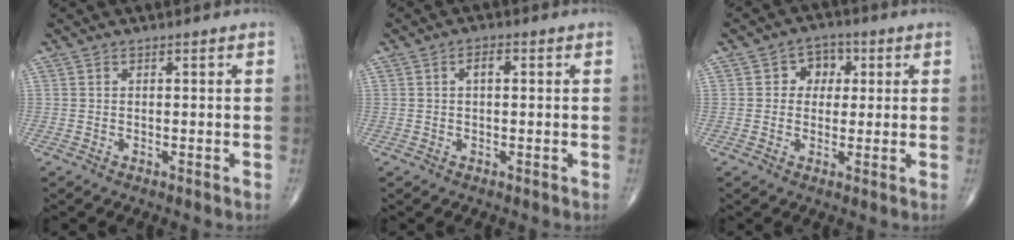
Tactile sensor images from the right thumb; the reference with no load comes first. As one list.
[{"total": 2.2, "force": [0.4, 1.0, 1.9], "torque": [-0.028, 0.005, 0.004]}, {"total": 5.1, "force": [1.2, 4.3, 2.5], "torque": [0.000, 0.005, 0.009]}]